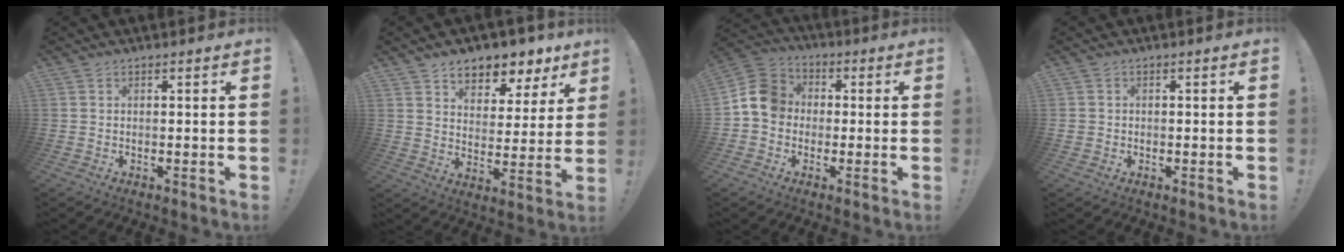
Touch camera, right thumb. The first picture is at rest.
{"total": 8.7, "force": [6.7, 4.7, 2.9], "torque": [-0.034, -0.057, 0.120]}
{"total": 10.9, "force": [-0.4, 9.4, 5.6], "torque": [-0.080, 0.029, 0.000]}
{"total": 1.5, "force": [-0.3, 1.4, 0.4], "torque": [-0.011, 0.006, -0.005]}